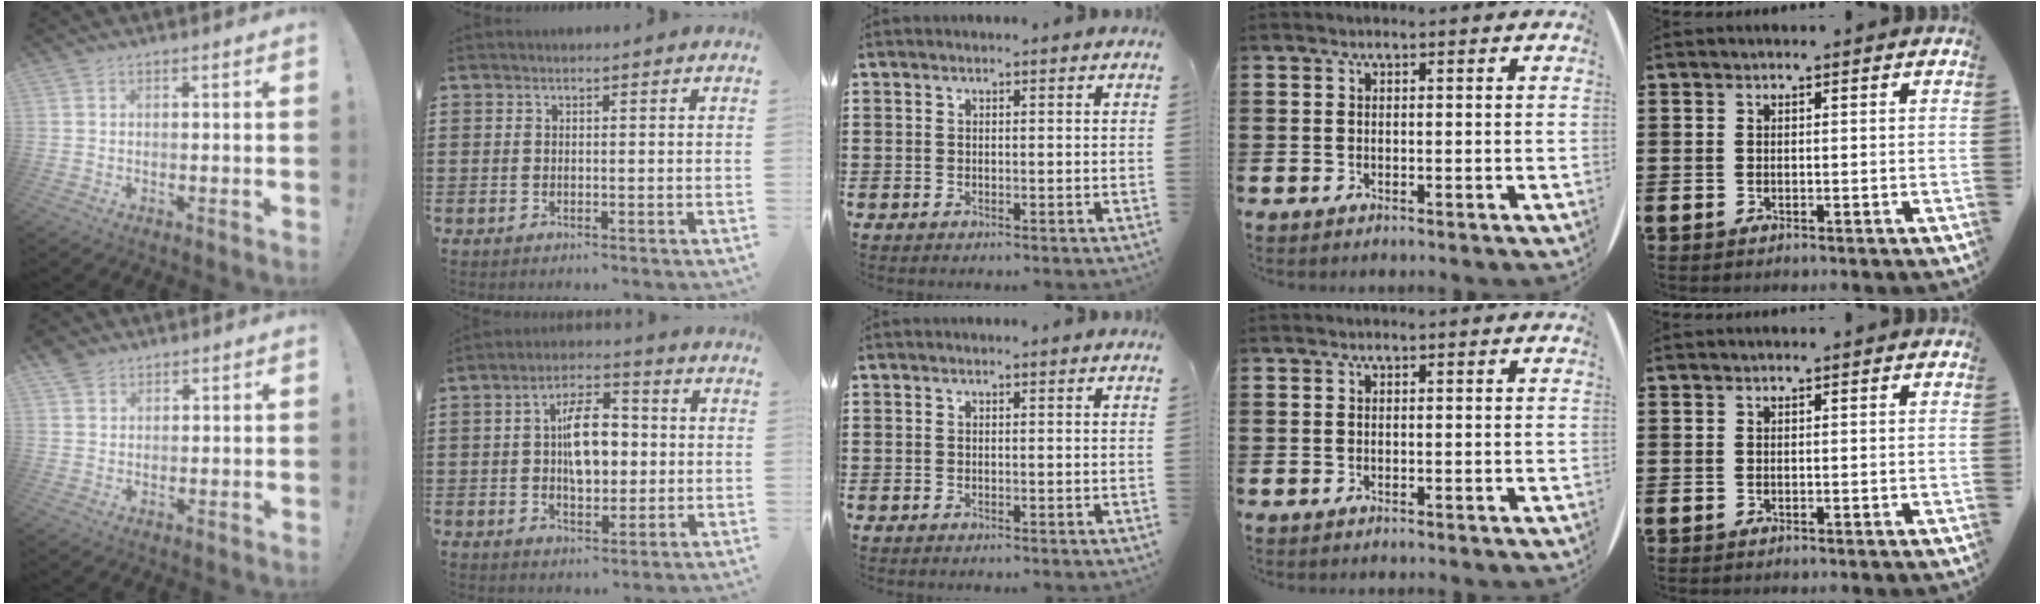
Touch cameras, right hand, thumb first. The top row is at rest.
{"thumb": {"total": 3.2, "force": [2.4, 1.9, 0.7], "torque": [-0.010, -0.012, 0.046]}, "index": {"total": 8.5, "force": [0.7, 4.2, 7.4], "torque": [-0.134, 0.006, 0.007]}}